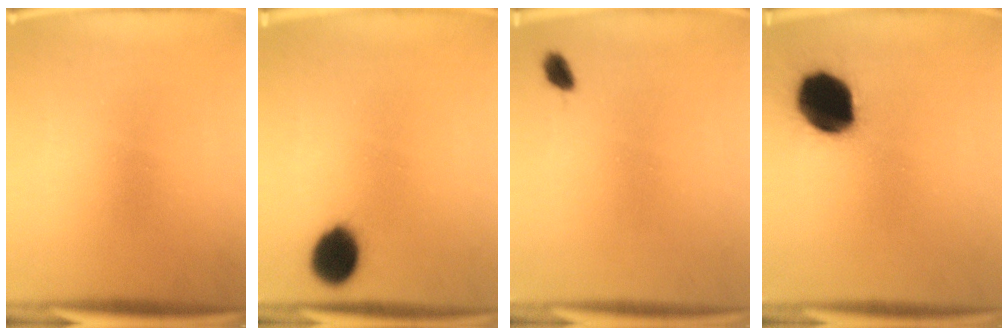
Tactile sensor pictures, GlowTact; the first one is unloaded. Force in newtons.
{"total": 9.6}
{"total": 1.9}
{"total": 17.9}